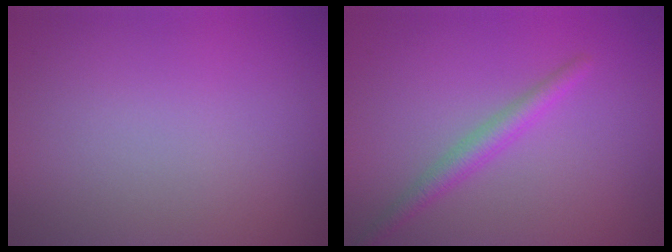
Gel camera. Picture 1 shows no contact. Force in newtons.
{"total": 2.1, "press": 2.1, "slide": 0.0}